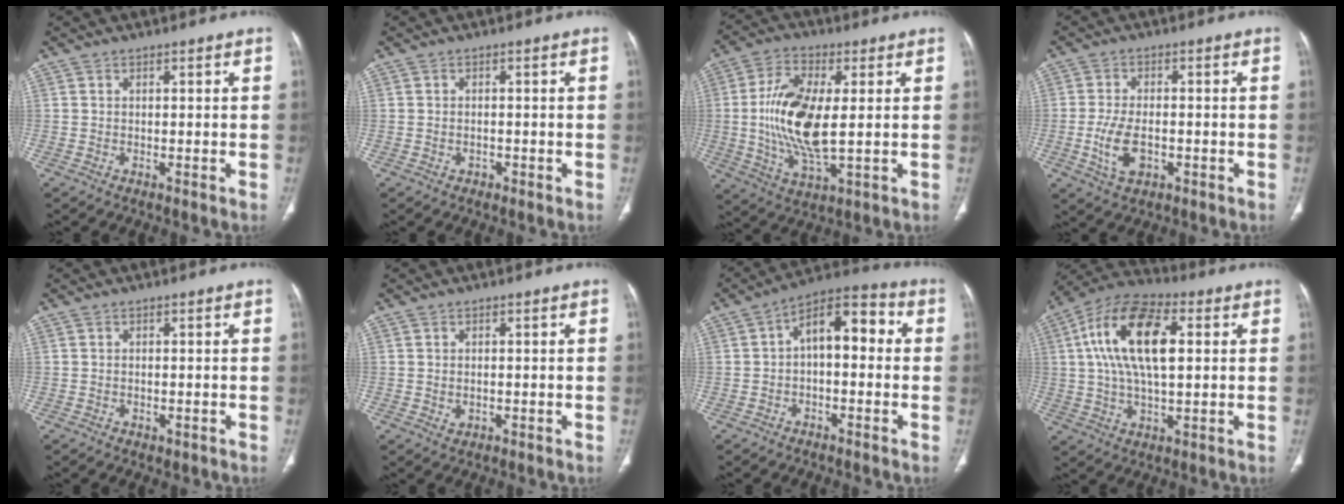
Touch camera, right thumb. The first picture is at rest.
{"total": 1.2, "force": [-0.5, 1.0, 0.5], "torque": [-0.008, 0.006, -0.004]}
{"total": 14.9, "force": [0.6, 6.2, 13.6], "torque": [-0.276, -0.011, 0.014]}
{"total": 7.0, "force": [-1.8, 3.9, 5.5], "torque": [-0.111, 0.005, -0.027]}
{"total": 1.2, "force": [-0.4, 0.9, 0.7], "torque": [-0.008, 0.000, 0.000]}
{"total": 1.7, "force": [-0.2, 1.3, 1.1], "torque": [-0.016, -0.002, 0.003]}
{"total": 10.9, "force": [0.7, 5.8, 9.2], "torque": [-0.116, 0.042, -0.002]}
{"total": 18.0, "force": [3.7, 8.6, 15.4], "torque": [-0.282, 0.017, 0.061]}